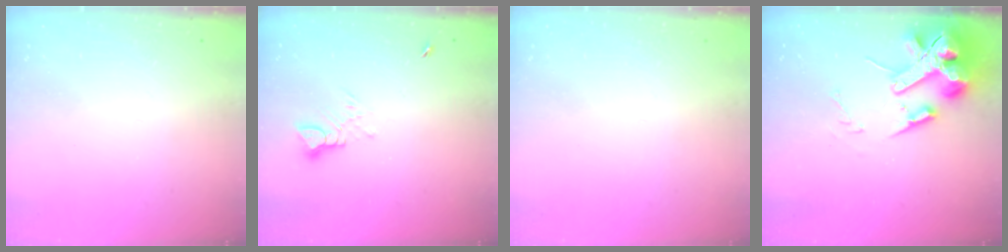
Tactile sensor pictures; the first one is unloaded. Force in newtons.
{"total": 3.8, "press": 3.8, "slide": 0.3}
{"total": 0.0}
{"total": 15.9, "press": 15.7, "slide": 2.4}